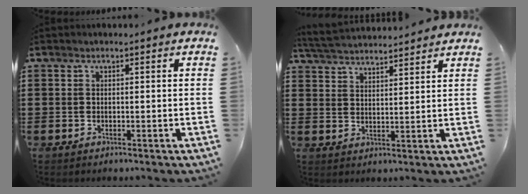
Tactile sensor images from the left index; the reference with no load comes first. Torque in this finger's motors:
{"motor_torque": [1.11, 1.03, 0.13, 0.06]}